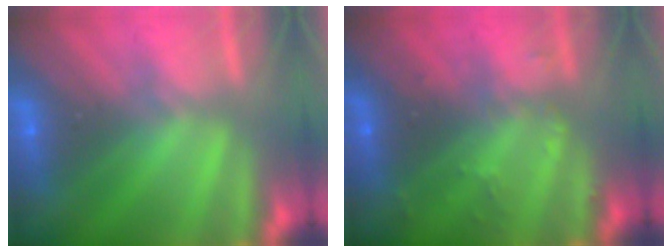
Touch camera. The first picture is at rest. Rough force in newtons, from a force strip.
{"total": 2.4}